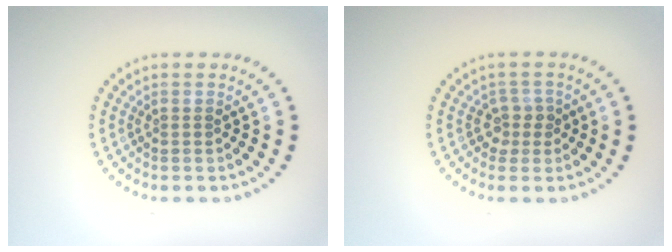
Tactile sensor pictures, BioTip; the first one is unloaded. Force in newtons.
{"total": 1.7, "press": 1.3, "slide": 1.1}